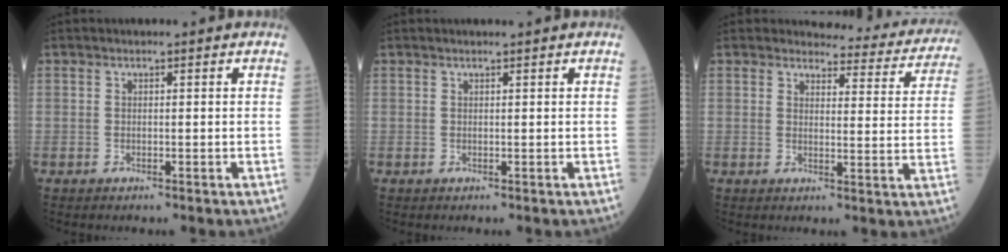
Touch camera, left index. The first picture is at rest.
{"total": 0.9, "force": [0.7, -0.2, 0.5], "torque": [-0.008, 0.002, 0.016]}
{"total": 12.8, "force": [12.4, 2.7, 1.3], "torque": [0.014, -0.051, 0.115]}